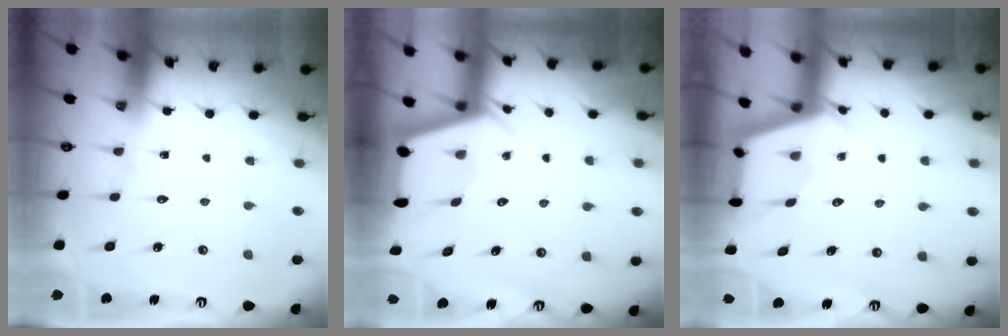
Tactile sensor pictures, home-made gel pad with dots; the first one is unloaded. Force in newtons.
{"total": 2.5, "press": 2.5, "slide": 0.3}
{"total": 2.5, "press": 2.5, "slide": 0.3}